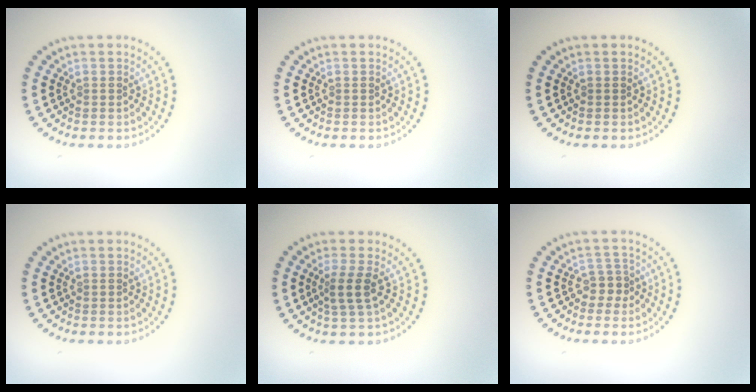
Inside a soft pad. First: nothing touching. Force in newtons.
{"total": 0.0}
{"total": 0.0}
{"total": 0.0}
{"total": 2.2, "press": 1.8, "slide": 1.3}
{"total": 1.6, "press": 1.2, "slide": 1.0}